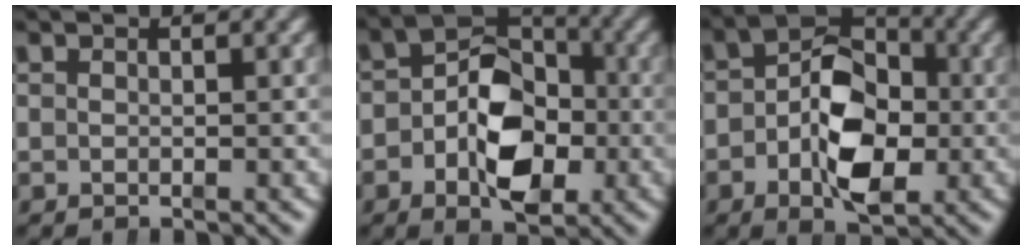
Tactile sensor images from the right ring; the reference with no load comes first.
{"total": 9.4, "force": [-1.7, 6.3, 6.7], "torque": [-0.095, -0.003, -0.031]}
{"total": 8.8, "force": [-1.4, 5.7, 6.6], "torque": [-0.097, 0.000, -0.028]}